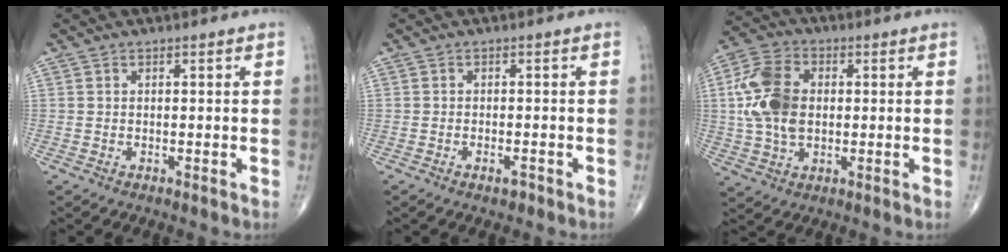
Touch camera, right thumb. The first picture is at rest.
{"total": 1.6, "force": [-1.0, 0.7, 1.1], "torque": [-0.019, 0.002, -0.017]}
{"total": 12.7, "force": [1.1, 8.4, 9.5], "torque": [-0.186, 0.012, 0.019]}